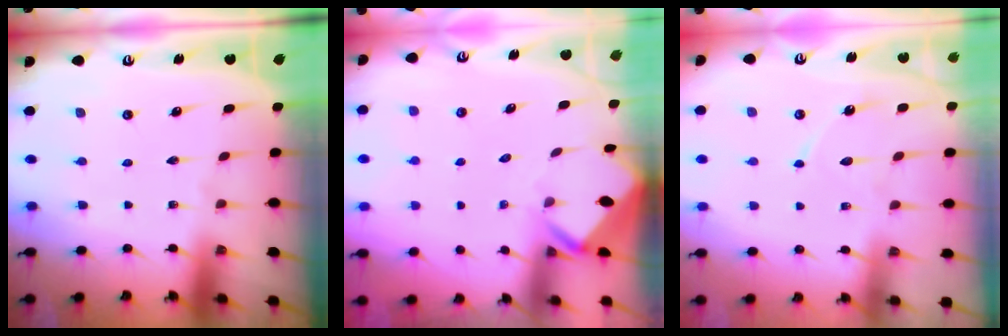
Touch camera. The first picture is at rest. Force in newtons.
{"total": 2.5, "press": 2.4, "slide": 0.3}
{"total": 6.1, "press": 6.1, "slide": 0.7}